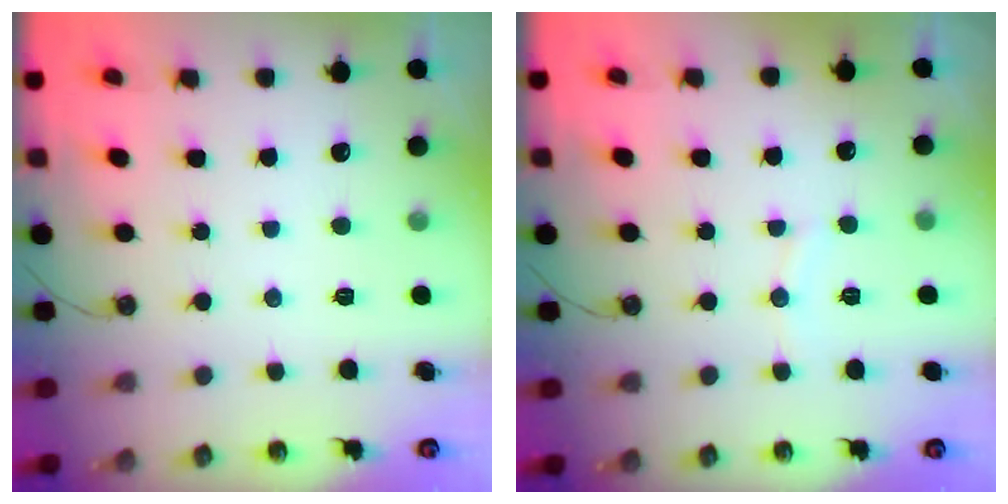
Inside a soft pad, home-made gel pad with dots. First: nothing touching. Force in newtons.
{"total": 3.8, "press": 3.8, "slide": 0.5}